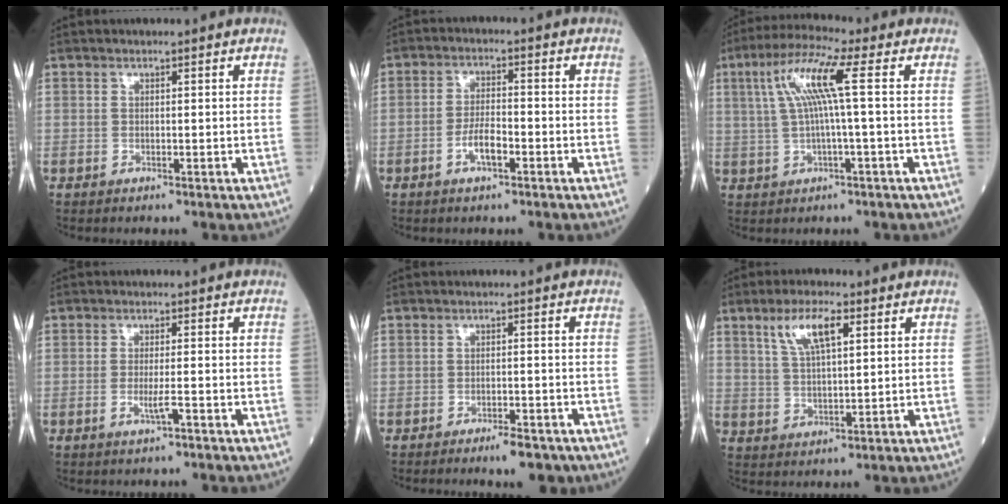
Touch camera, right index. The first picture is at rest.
{"total": 4.3, "force": [-2.0, 1.2, 3.6], "torque": [-0.069, 0.005, -0.038]}
{"total": 8.6, "force": [1.7, -0.3, 8.4], "torque": [-0.173, 0.025, 0.034]}
{"total": 2.4, "force": [-1.1, -0.1, 2.1], "torque": [-0.043, -0.004, -0.020]}
{"total": 4.0, "force": [-3.0, 0.9, 2.6], "torque": [-0.039, -0.002, -0.041]}
{"total": 7.1, "force": [3.4, 1.7, 5.9], "torque": [-0.122, 0.009, 0.067]}